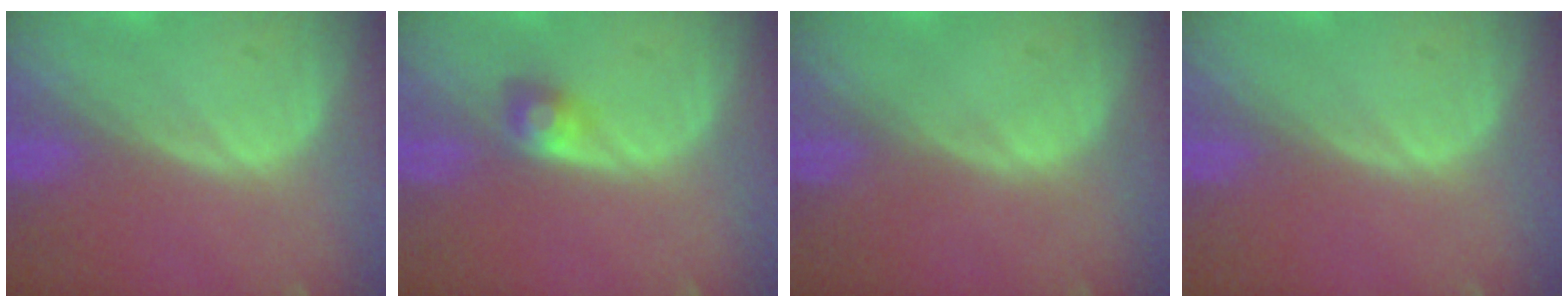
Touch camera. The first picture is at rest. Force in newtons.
{"total": 2.3, "press": 2.3, "slide": 0.2}
{"total": 0.0}
{"total": 0.0}